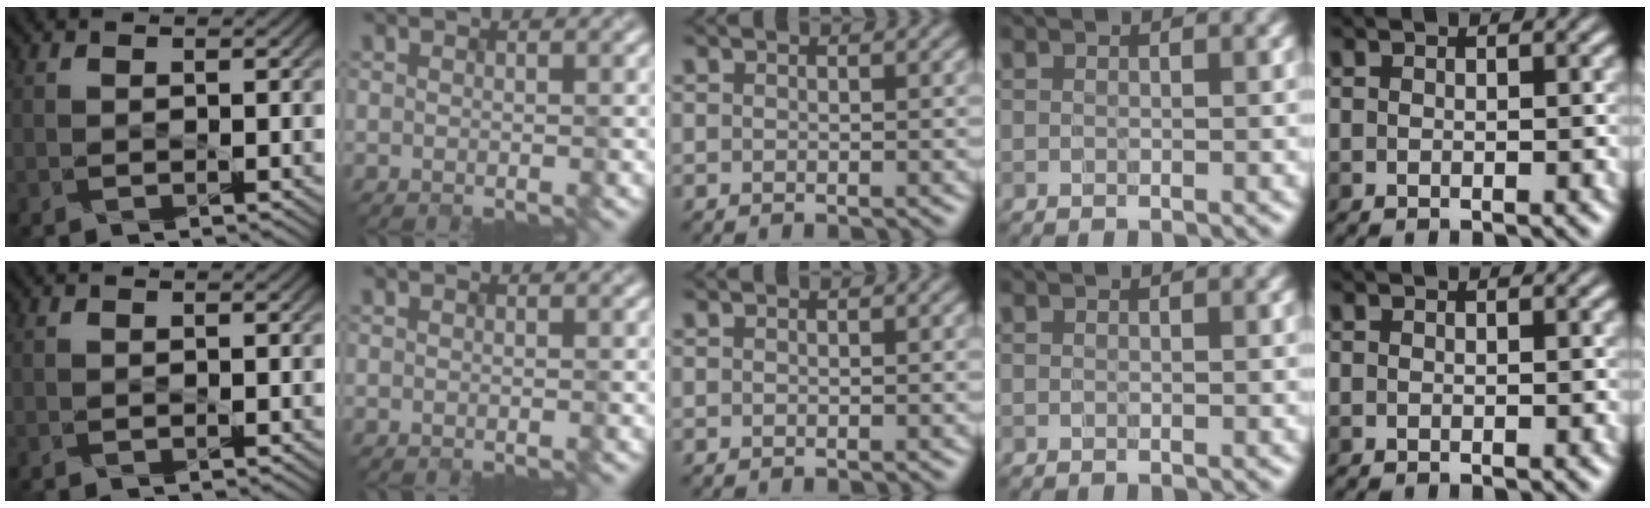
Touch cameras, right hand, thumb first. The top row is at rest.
{}